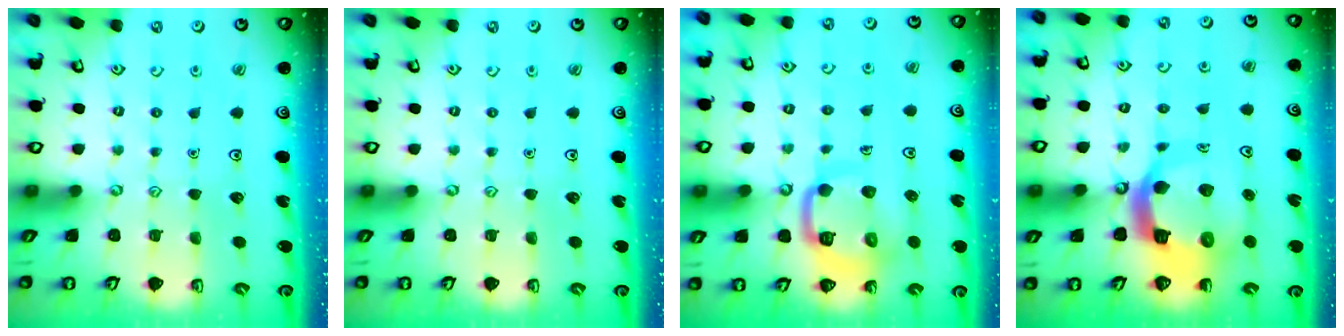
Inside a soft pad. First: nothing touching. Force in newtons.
{"total": 0.0}
{"total": 11.9, "press": 11.9, "slide": 1.4}
{"total": 12.9, "press": 12.8, "slide": 1.6}